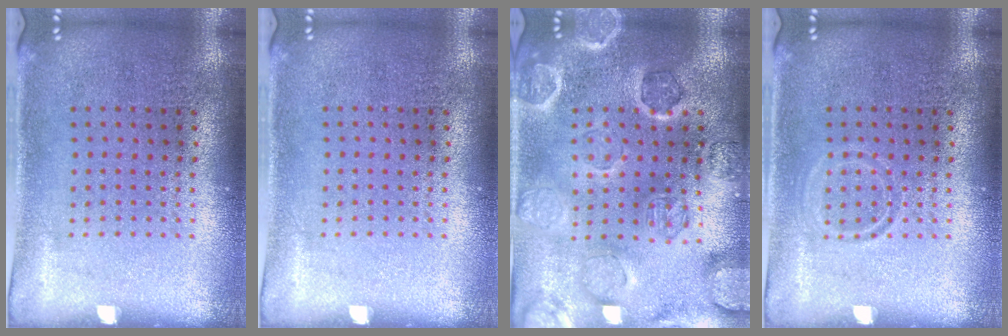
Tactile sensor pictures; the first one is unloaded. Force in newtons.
{"total": 0.0}
{"total": 2.4, "press": 2.4, "slide": 0.2}
{"total": 0.9, "press": 0.9, "slide": 0.2}